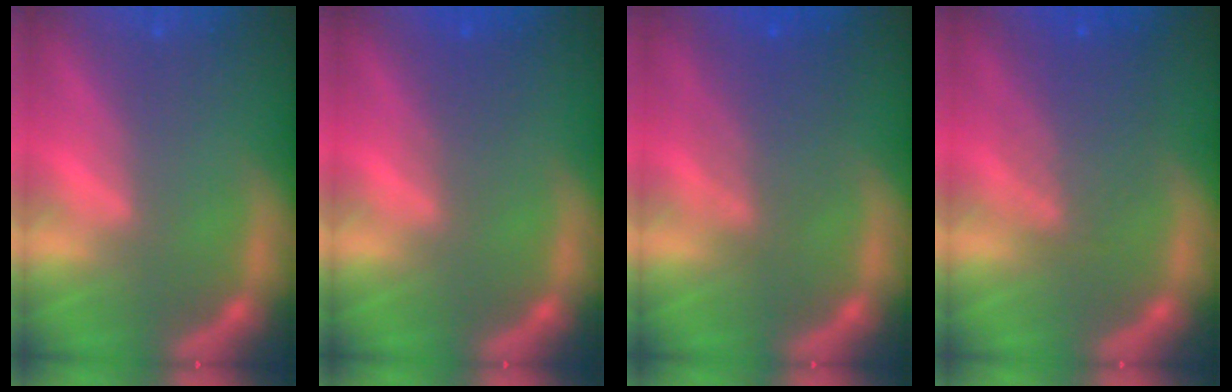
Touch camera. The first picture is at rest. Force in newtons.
{"total": 2.0}
{"total": 4.6}
{"total": 5.1}